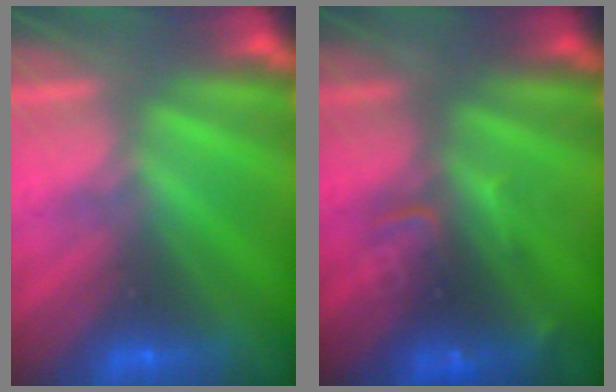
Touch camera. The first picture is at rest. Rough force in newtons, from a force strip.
{"total": 4.5}